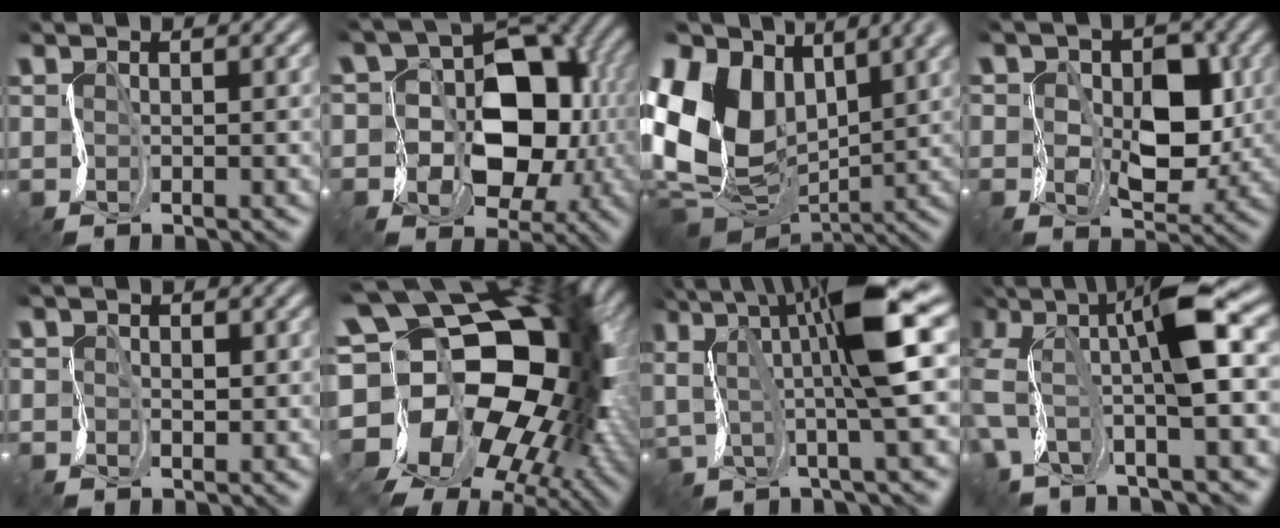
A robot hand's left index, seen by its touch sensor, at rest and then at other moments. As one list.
[{"total": 9.2, "force": [-1.1, 6.7, 6.2], "torque": [-0.074, 0.005, -0.012]}, {"total": 13.7, "force": [4.0, 9.5, 9.0], "torque": [-0.233, -0.016, 0.097]}, {"total": 5.5, "force": [-0.3, 3.8, 3.9], "torque": [-0.084, -0.013, 0.003]}, {"total": 0.8, "force": [-0.7, 0.2, -0.4], "torque": [-0.005, -0.004, -0.002]}, {"total": 18.8, "force": [-2.1, 13.1, 13.3], "torque": [-0.194, -0.012, -0.021]}, {"total": 9.4, "force": [2.4, 1.3, 9.0], "torque": [-0.159, 0.010, 0.044]}, {"total": 11.3, "force": [1.8, 3.9, 10.5], "torque": [-0.226, 0.006, 0.052]}]